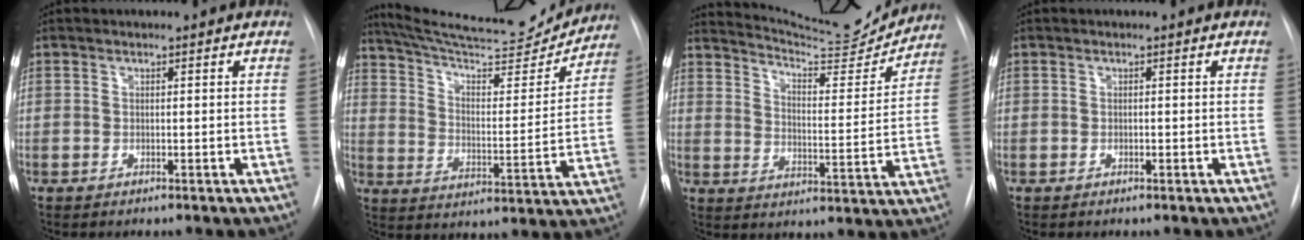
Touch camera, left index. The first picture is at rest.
{"total": 21.4, "force": [20.2, 2.4, 6.7], "torque": [-0.108, -0.037, 0.288]}
{"total": 15.3, "force": [15.0, 0.7, 3.0], "torque": [-0.052, -0.048, 0.207]}
{"total": 0.0}